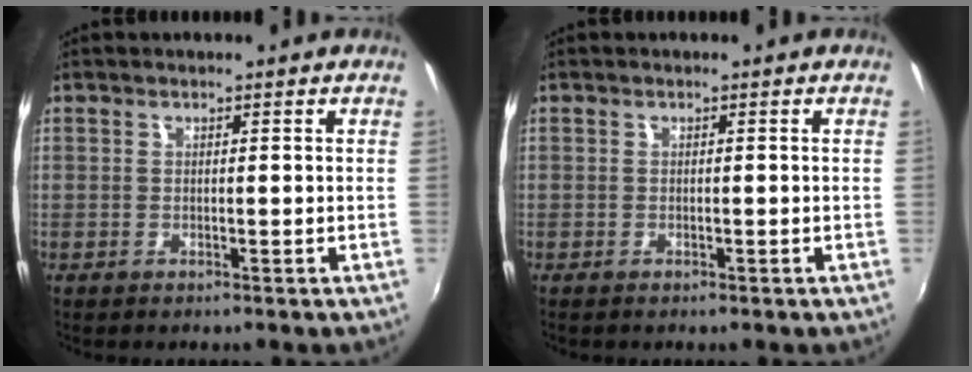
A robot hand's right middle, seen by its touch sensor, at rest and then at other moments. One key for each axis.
{"total": 0.0}